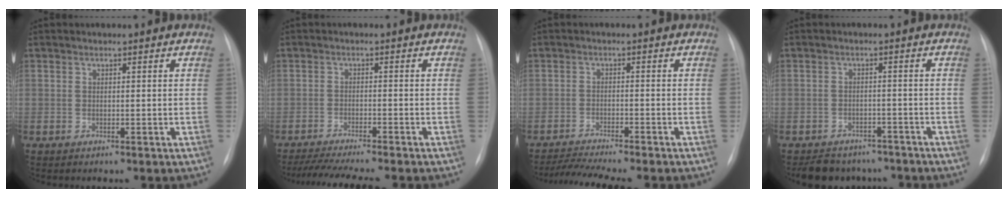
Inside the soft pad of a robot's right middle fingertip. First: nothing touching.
{"total": 10.1, "force": [-8.9, 0.0, 4.8], "torque": [-0.067, -0.015, -0.137]}
{"total": 7.6, "force": [-6.8, -0.5, 3.4], "torque": [-0.053, -0.012, -0.111]}
{"total": 8.9, "force": [-7.7, 4.1, 1.7], "torque": [-0.022, 0.007, -0.099]}